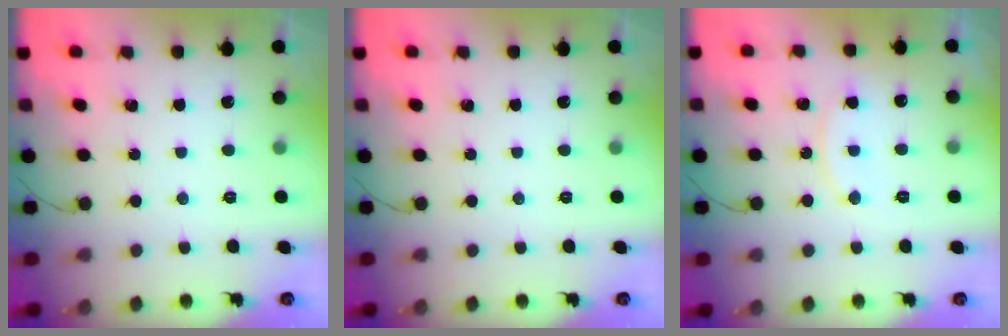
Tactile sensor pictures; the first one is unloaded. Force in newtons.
{"total": 0.0}
{"total": 7.8, "press": 7.8, "slide": 0.6}